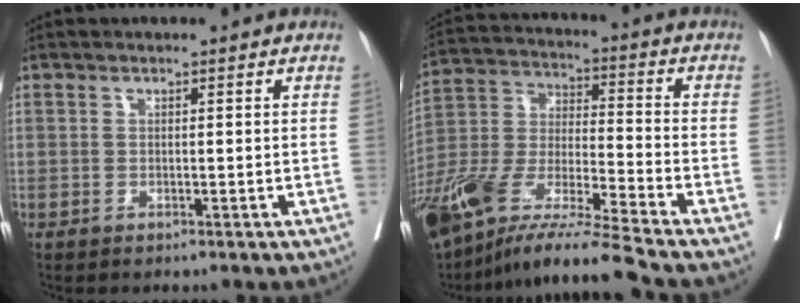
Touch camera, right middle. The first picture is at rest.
{"total": 18.5, "force": [-14.8, -0.1, 11.2], "torque": [-0.255, -0.030, -0.281]}